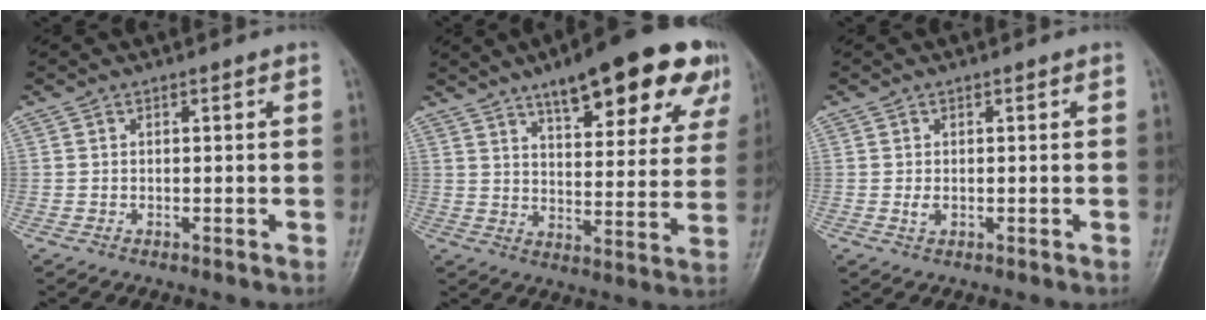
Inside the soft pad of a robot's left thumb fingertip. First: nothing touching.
{"total": 22.5, "force": [13.5, 7.2, 16.6], "torque": [-0.189, -0.029, 0.185]}
{"total": 1.3, "force": [0.1, 0.8, 1.0], "torque": [-0.016, -0.002, 0.002]}